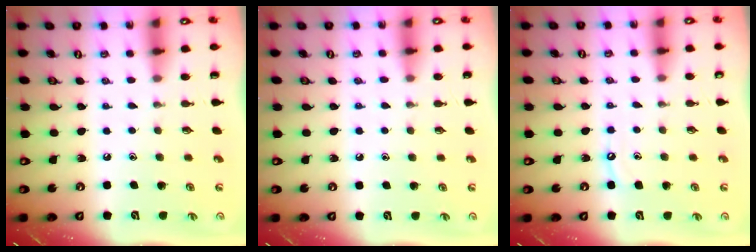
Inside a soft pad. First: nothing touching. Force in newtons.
{"total": 3.0, "press": 3.0, "slide": 0.4}
{"total": 4.4, "press": 4.4, "slide": 0.5}